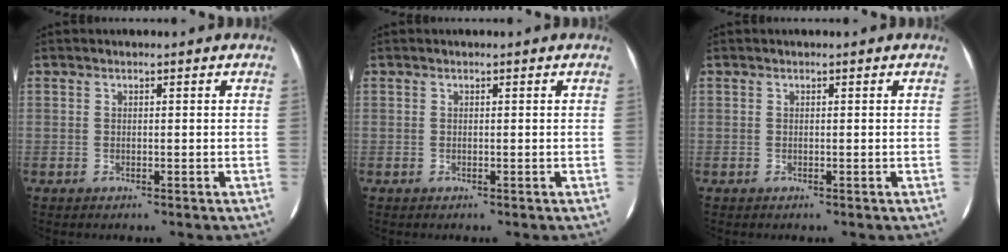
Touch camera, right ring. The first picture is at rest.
{"total": 0.0}
{"total": 0.0}